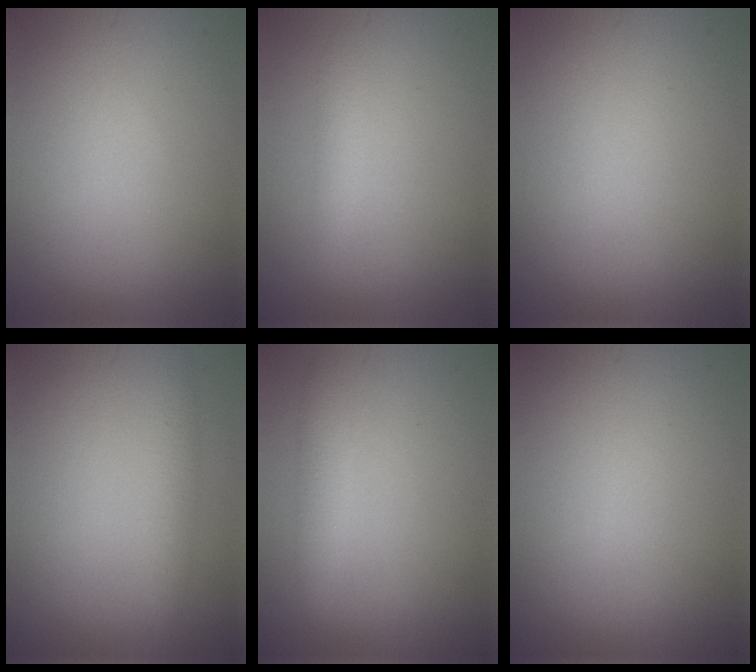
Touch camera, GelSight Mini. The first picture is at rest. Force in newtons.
{"total": 1.2, "press": 1.2, "slide": 0.1}
{"total": 0.0}
{"total": 2.0, "press": 2.0, "slide": 0.1}
{"total": 1.9, "press": 1.9, "slide": 0.0}
{"total": 0.0}